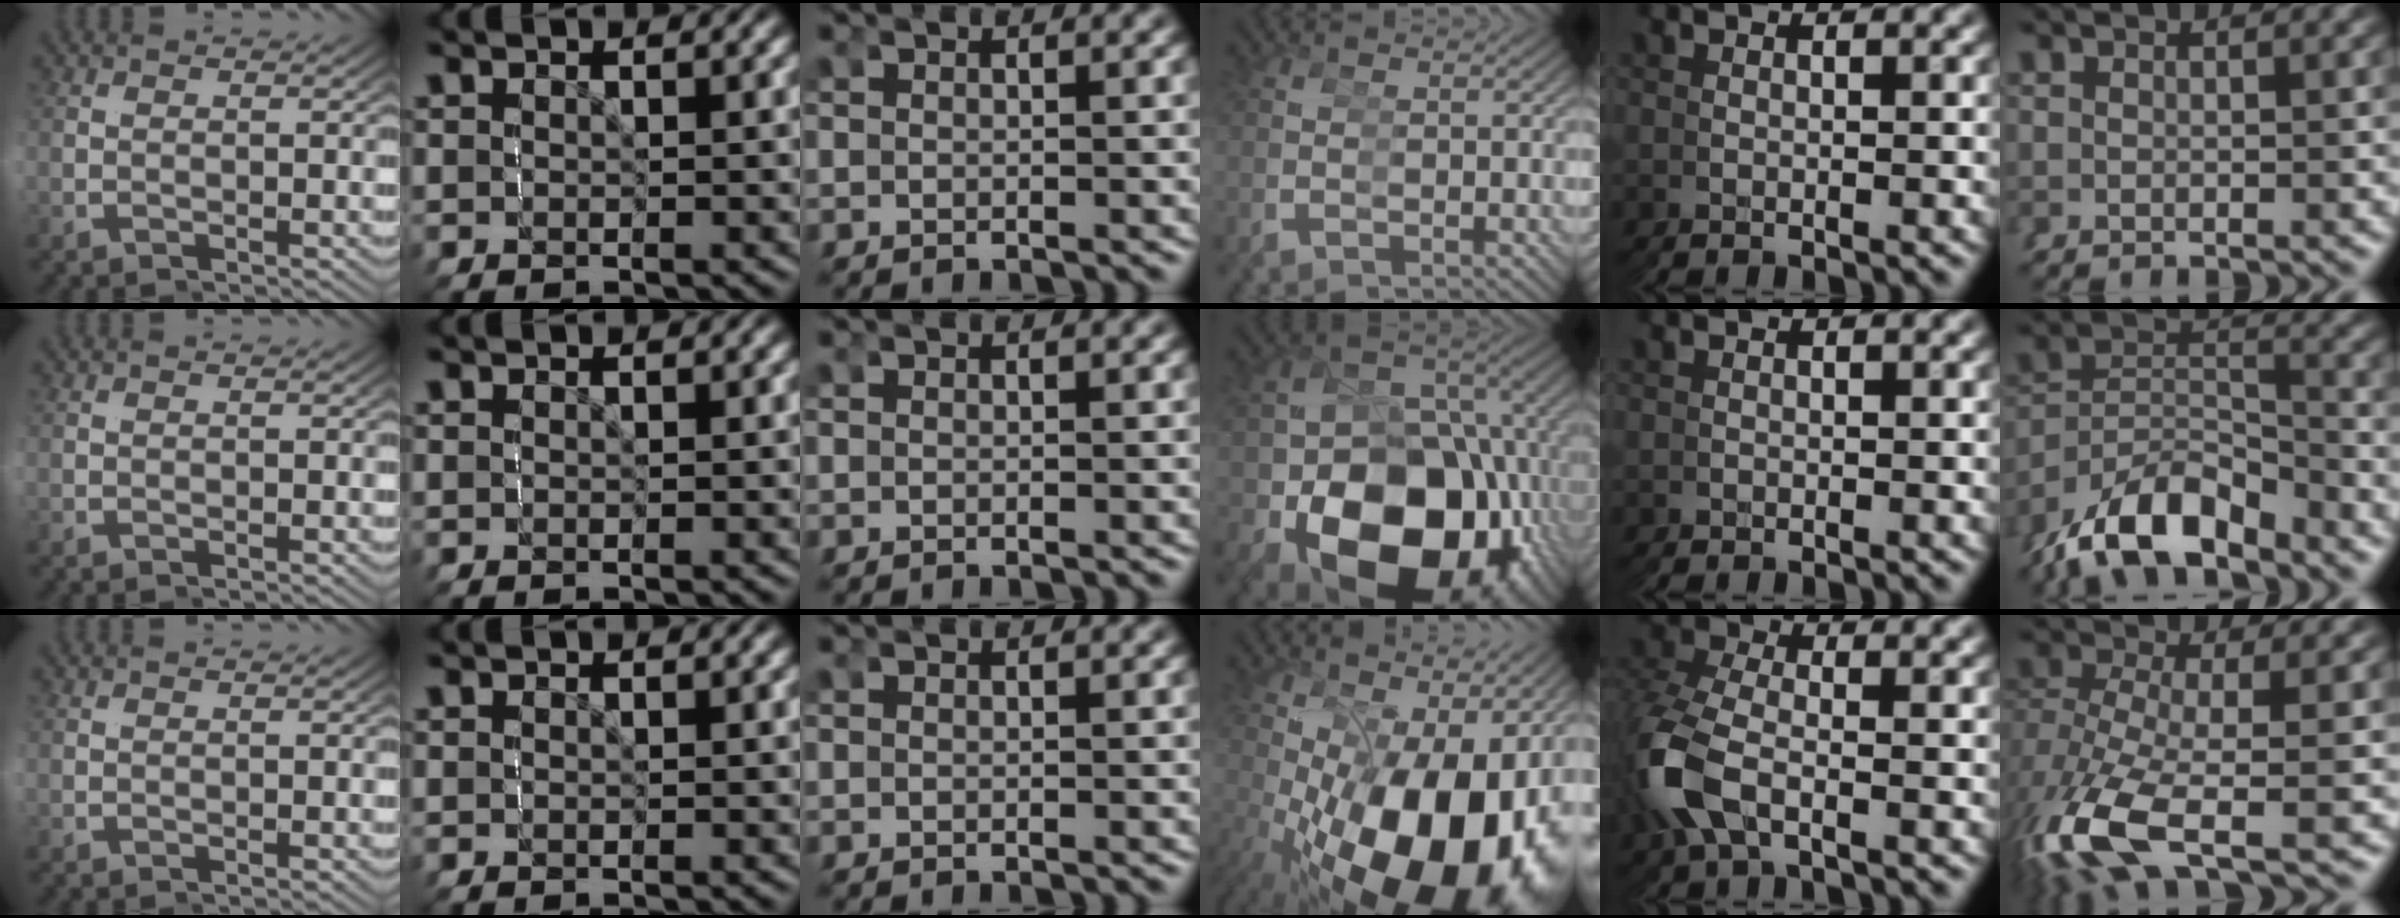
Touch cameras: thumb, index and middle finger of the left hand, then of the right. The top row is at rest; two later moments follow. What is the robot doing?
{"motion": "grasp_and_lifting", "object": "screwdriver"}